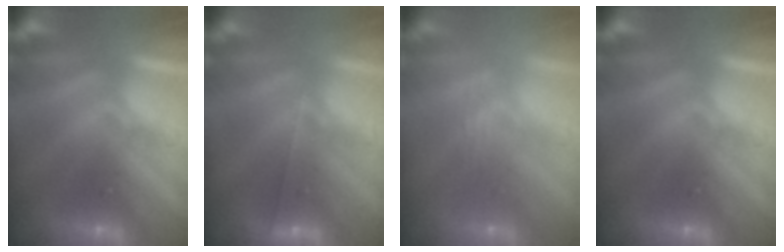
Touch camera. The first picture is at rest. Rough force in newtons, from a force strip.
{"total": 1.8}
{"total": 2.4}
{"total": 0.0}